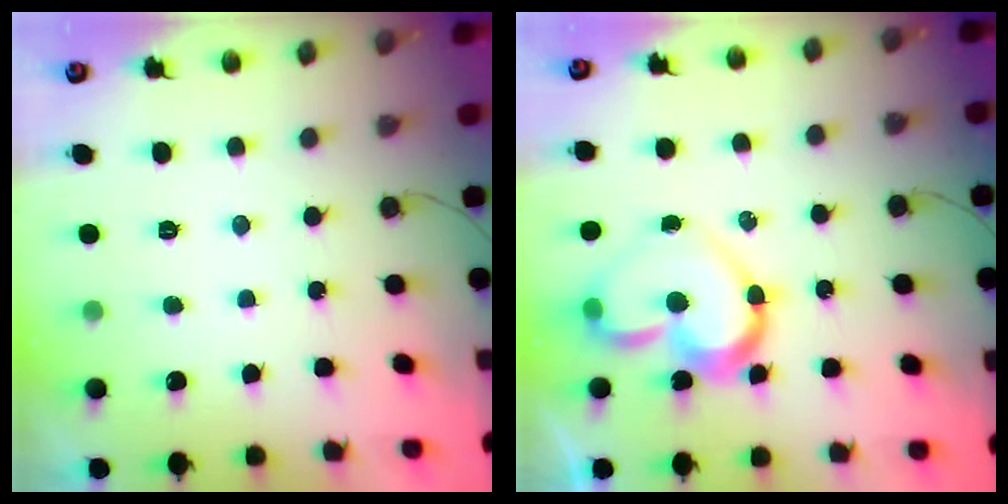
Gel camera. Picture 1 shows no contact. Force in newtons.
{"total": 14.9, "press": 14.8, "slide": 1.4}